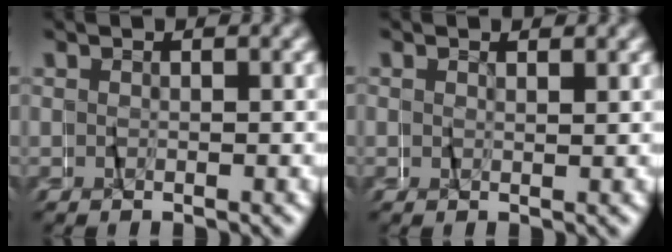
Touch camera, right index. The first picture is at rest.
{"total": 0.5, "force": [0.4, -0.3, -0.1], "torque": [-0.001, -0.001, 0.008]}